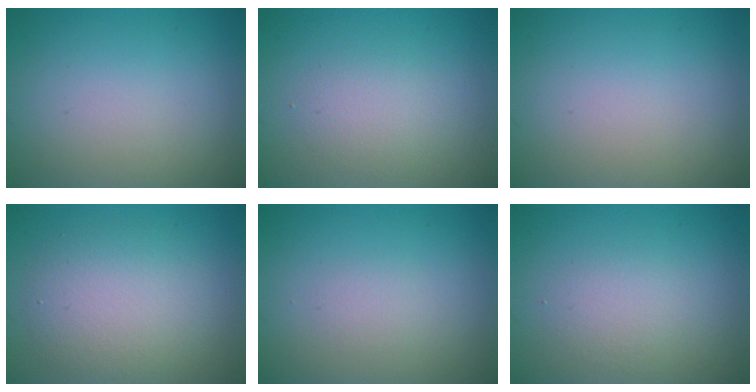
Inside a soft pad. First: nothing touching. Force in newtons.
{"total": 2.0, "press": 2.0, "slide": 0.2}
{"total": 0.0}
{"total": 4.7, "press": 4.6, "slide": 0.5}
{"total": 0.9, "press": 0.9, "slide": 0.1}
{"total": 1.9, "press": 1.9, "slide": 0.1}